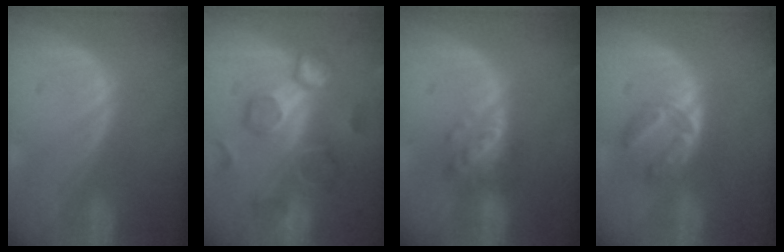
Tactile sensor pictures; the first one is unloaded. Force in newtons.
{"total": 9.9, "press": 9.4, "slide": 3.1}
{"total": 5.9, "press": 5.2, "slide": 2.8}
{"total": 5.3, "press": 5.1, "slide": 1.3}